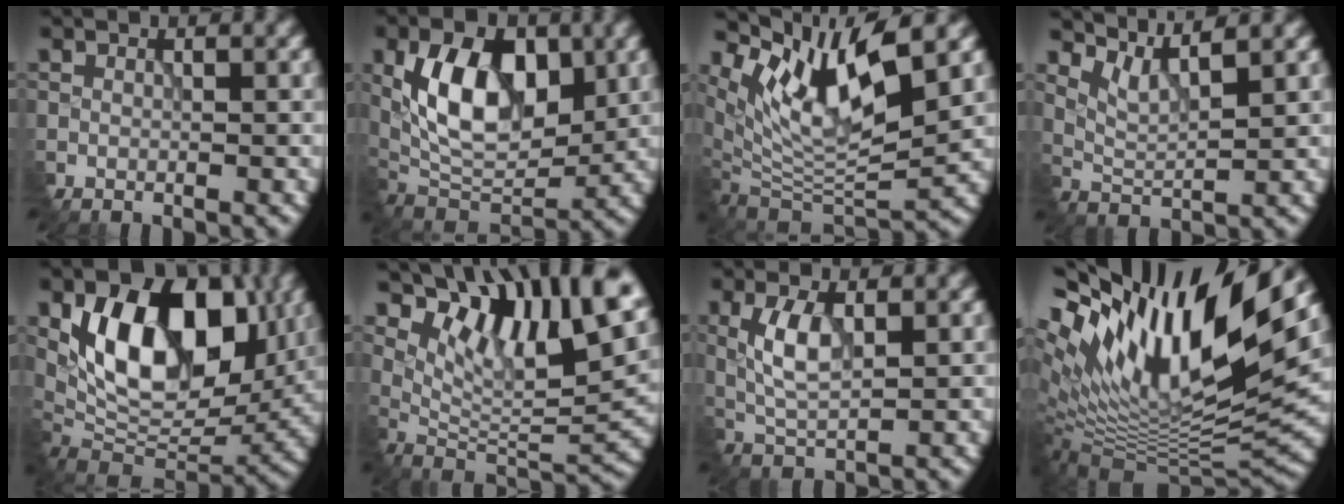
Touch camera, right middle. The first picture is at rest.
{"total": 9.1, "force": [1.5, 5.3, 7.2], "torque": [-0.126, -0.004, 0.024]}
{"total": 10.2, "force": [4.5, 3.6, 8.4], "torque": [-0.160, -0.006, 0.093]}
{"total": 3.0, "force": [2.5, 0.5, 1.6], "torque": [-0.041, -0.003, 0.057]}
{"total": 12.4, "force": [2.6, 7.9, 9.2], "torque": [-0.141, -0.008, 0.040]}
{"total": 12.0, "force": [6.3, 4.9, 9.0], "torque": [-0.151, 0.008, 0.117]}
{"total": 3.7, "force": [0.4, 1.6, 3.3], "torque": [-0.074, 0.004, 0.012]}
{"total": 17.2, "force": [7.9, 5.9, 14.1], "torque": [-0.278, 0.024, 0.134]}